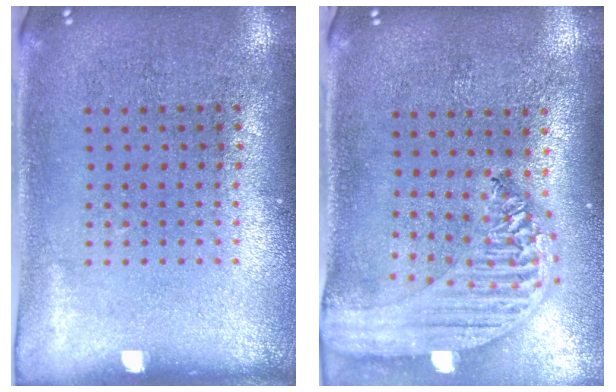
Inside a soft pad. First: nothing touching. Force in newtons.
{"total": 2.4, "press": 2.1, "slide": 1.1}